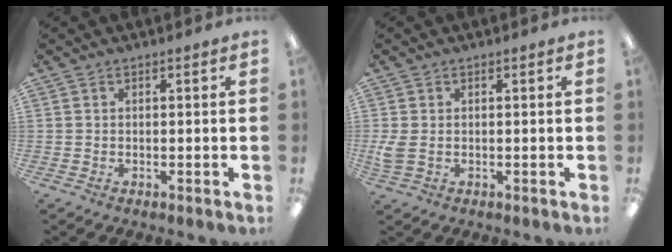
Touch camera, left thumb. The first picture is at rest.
{"total": 3.2, "force": [0.1, 2.1, 2.4], "torque": [-0.043, 0.000, 0.001]}